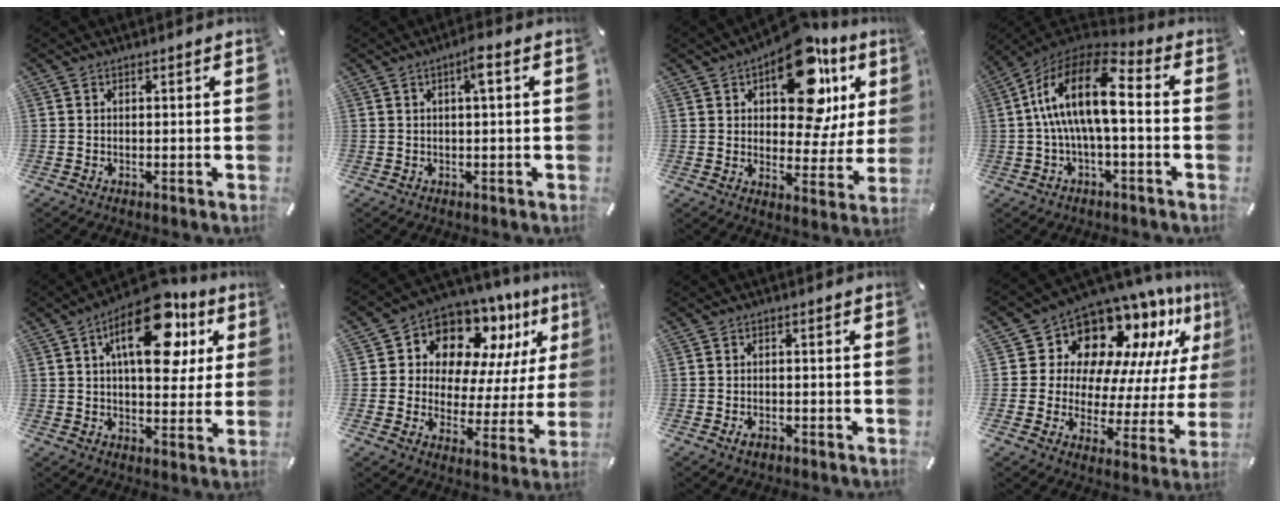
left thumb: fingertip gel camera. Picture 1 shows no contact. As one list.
[{"total": 3.3, "force": [0.7, 0.4, 3.2], "torque": [-0.056, -0.001, 0.009]}, {"total": 19.9, "force": [10.8, 10.6, 13.0], "torque": [-0.186, -0.066, 0.181]}, {"total": 16.4, "force": [1.2, 7.3, 14.7], "torque": [-0.283, 0.000, 0.021]}, {"total": 19.7, "force": [8.6, 9.8, 14.7], "torque": [-0.212, -0.027, 0.140]}, {"total": 12.6, "force": [9.4, 7.4, 3.9], "torque": [-0.070, -0.090, 0.167]}, {"total": 1.9, "force": [-1.1, 1.1, 1.1], "torque": [-0.022, 0.005, -0.021]}, {"total": 13.9, "force": [10.9, 7.6, 4.1], "torque": [-0.070, -0.114, 0.185]}]